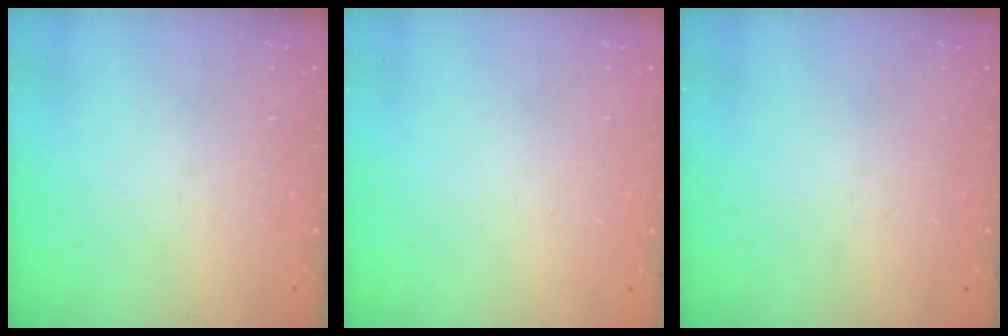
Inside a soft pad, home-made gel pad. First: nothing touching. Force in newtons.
{"total": 0.0}
{"total": 0.0}